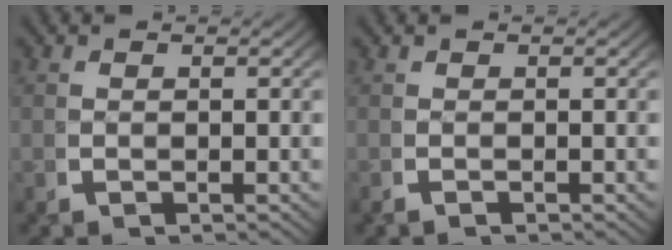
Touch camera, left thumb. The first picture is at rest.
{"total": 0.0}